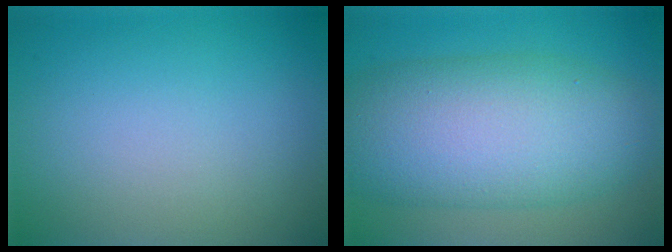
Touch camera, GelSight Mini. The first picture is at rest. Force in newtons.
{"total": 11.4, "press": 11.4, "slide": 0.5}